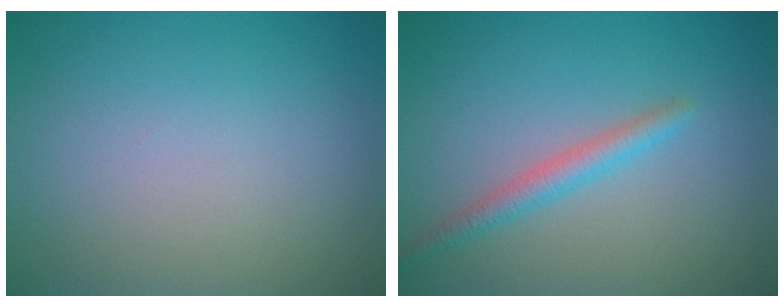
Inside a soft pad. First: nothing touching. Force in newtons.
{"total": 2.2, "press": 2.2, "slide": 0.0}